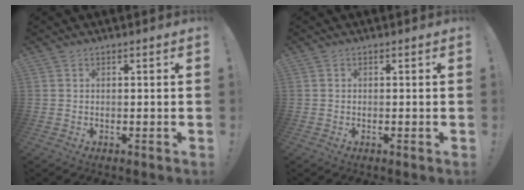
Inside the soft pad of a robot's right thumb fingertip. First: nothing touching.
{"total": 0.0}